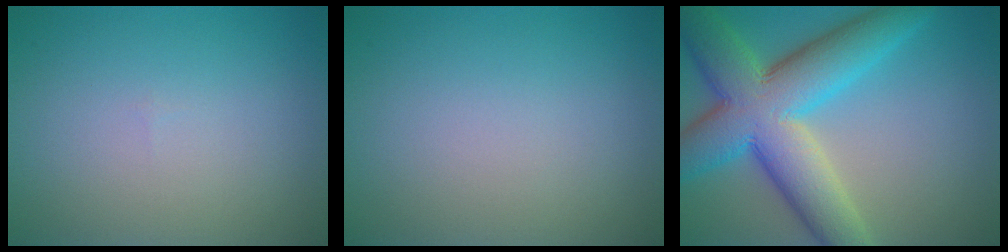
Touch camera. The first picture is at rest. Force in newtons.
{"total": 0.0}
{"total": 11.5, "press": 11.5, "slide": 0.4}